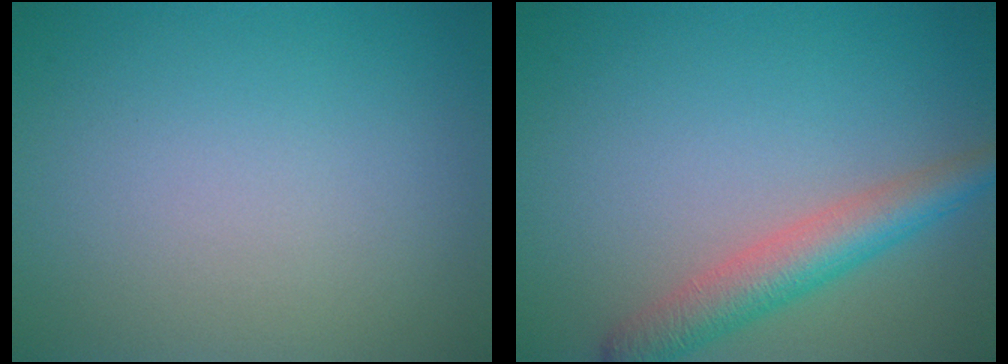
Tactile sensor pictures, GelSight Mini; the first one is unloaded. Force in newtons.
{"total": 4.2, "press": 4.2, "slide": 0.1}